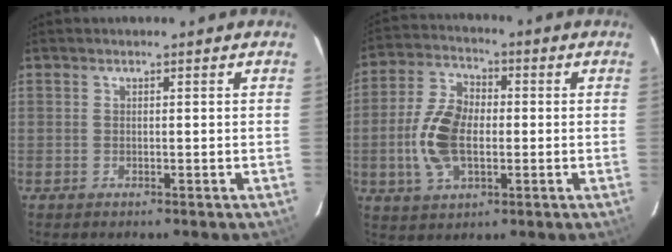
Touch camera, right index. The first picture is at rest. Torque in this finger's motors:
{"motor_torque": [0.43, -0.01, 0.37, 0.13]}